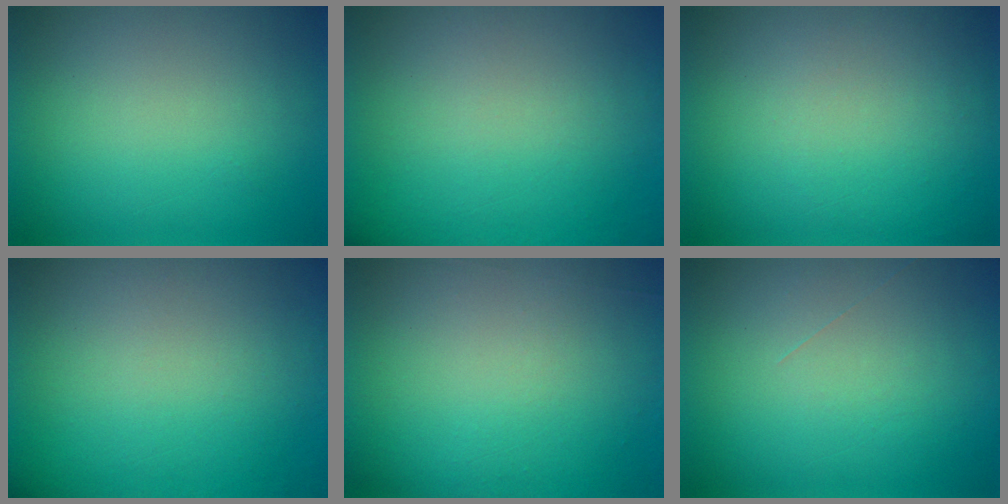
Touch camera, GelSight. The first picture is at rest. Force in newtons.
{"total": 5.0}
{"total": 1.0}
{"total": 5.0}
{"total": 5.9}
{"total": 1.2}